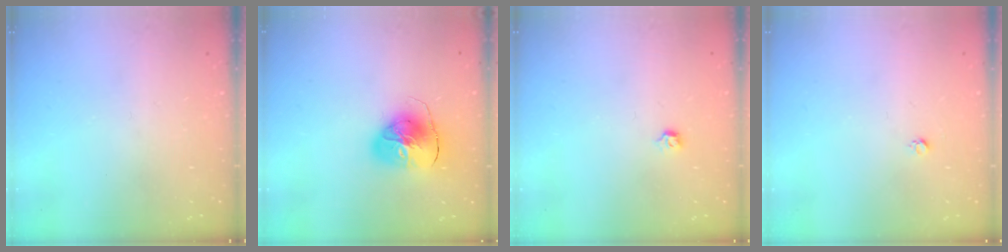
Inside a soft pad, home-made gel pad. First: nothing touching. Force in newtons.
{"total": 11.3, "press": 11.2, "slide": 1.4}
{"total": 2.8, "press": 2.7, "slide": 0.8}
{"total": 2.7, "press": 2.7, "slide": 0.3}